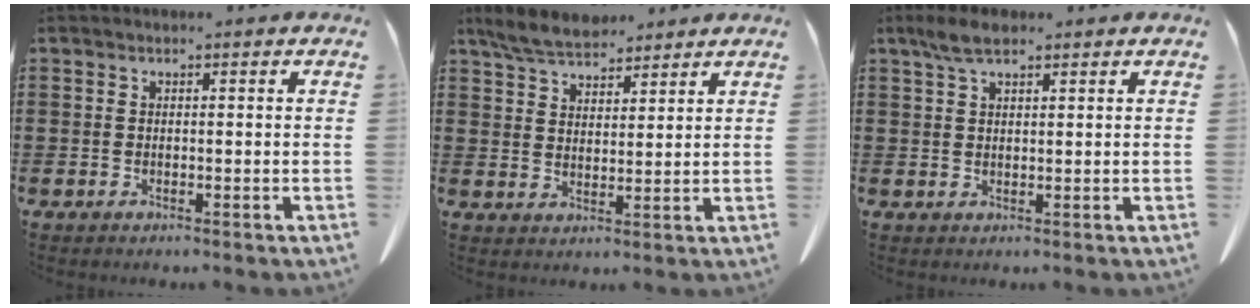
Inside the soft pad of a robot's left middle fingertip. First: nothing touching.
{"total": 5.4, "force": [4.9, 1.5, 1.7], "torque": [-0.051, -0.011, 0.092]}
{"total": 3.7, "force": [2.3, 1.2, 2.7], "torque": [-0.059, 0.002, 0.043]}